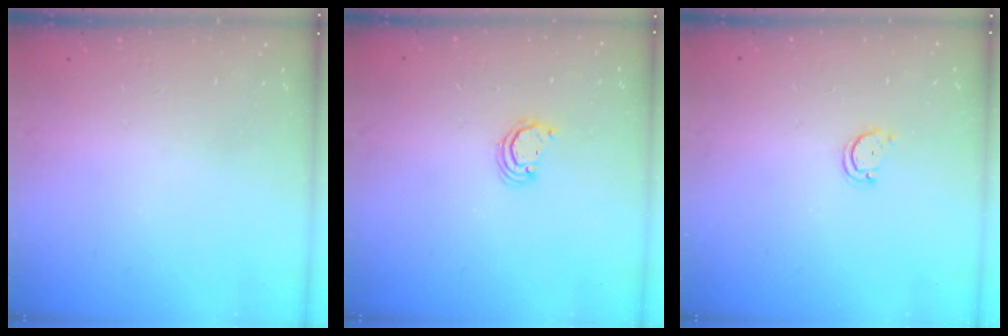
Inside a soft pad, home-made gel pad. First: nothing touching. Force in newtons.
{"total": 2.3, "press": 2.3, "slide": 0.3}
{"total": 2.9, "press": 2.9, "slide": 0.4}